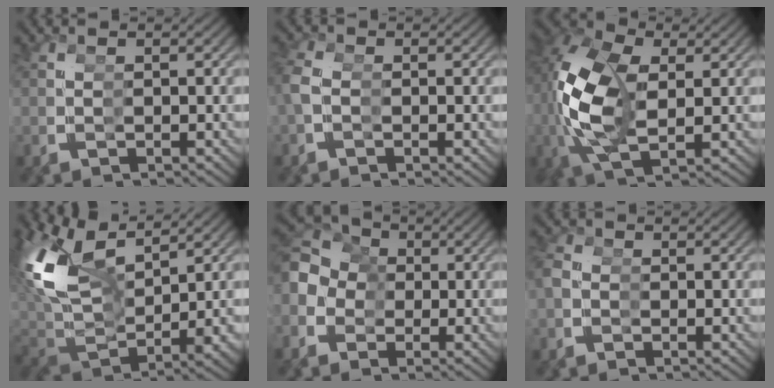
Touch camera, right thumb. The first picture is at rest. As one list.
[{"total": 1.9, "force": [-0.6, 1.7, 0.8], "torque": [-0.041, -0.011, -0.009]}, {"total": 11.7, "force": [-0.4, 7.8, 8.7], "torque": [-0.206, -0.042, 0.011]}, {"total": 9.2, "force": [2.0, 5.6, 7.0], "torque": [-0.162, -0.027, 0.052]}, {"total": 10.0, "force": [1.9, 8.4, 5.1], "torque": [-0.079, 0.001, 0.017]}, {"total": 2.4, "force": [-0.7, 2.3, 0.3], "torque": [-0.019, -0.020, -0.012]}]